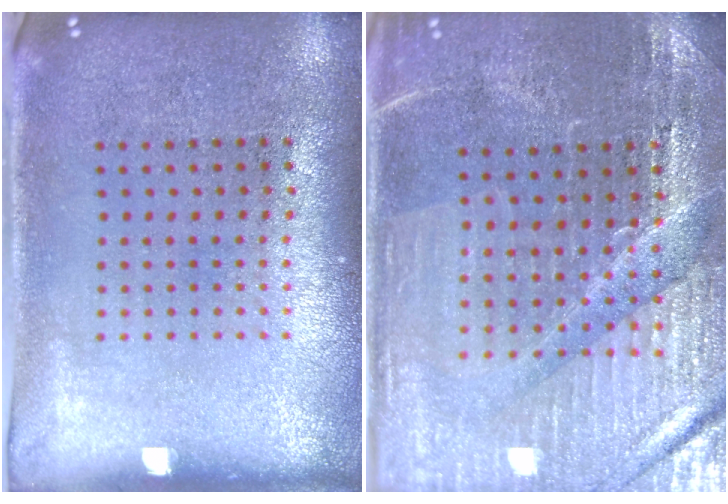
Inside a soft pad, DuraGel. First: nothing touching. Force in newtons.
{"total": 3.4, "press": 3.3, "slide": 0.4}